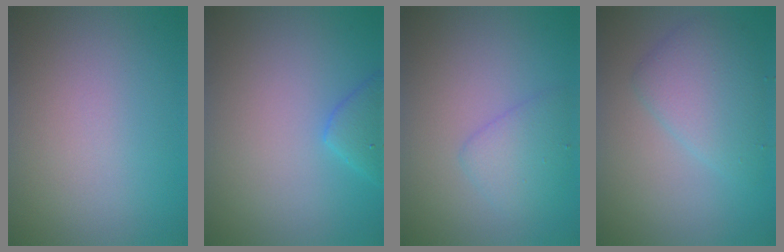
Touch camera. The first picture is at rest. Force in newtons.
{"total": 2.3, "press": 2.3, "slide": 0.2}
{"total": 2.6, "press": 2.6, "slide": 0.1}
{"total": 4.1, "press": 4.1, "slide": 0.1}